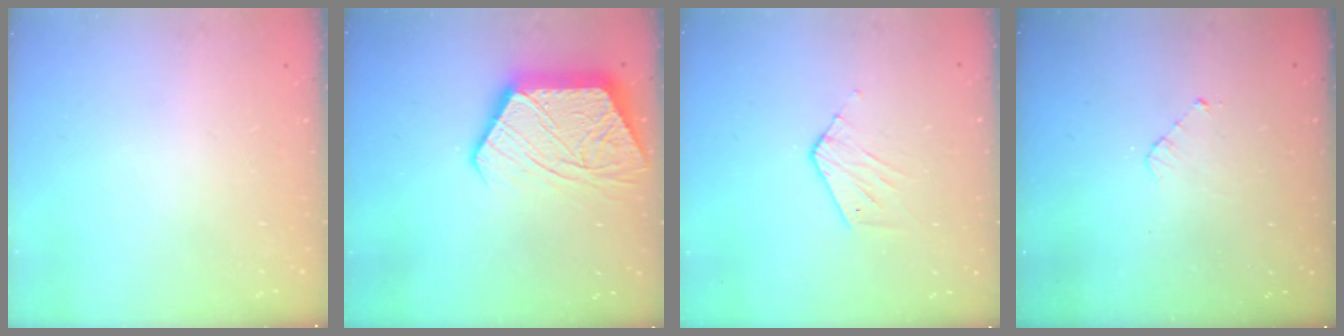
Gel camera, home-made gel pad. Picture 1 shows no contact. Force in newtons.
{"total": 14.6, "press": 14.5, "slide": 1.2}
{"total": 5.3, "press": 5.3, "slide": 0.3}
{"total": 3.0, "press": 3.0, "slide": 0.2}